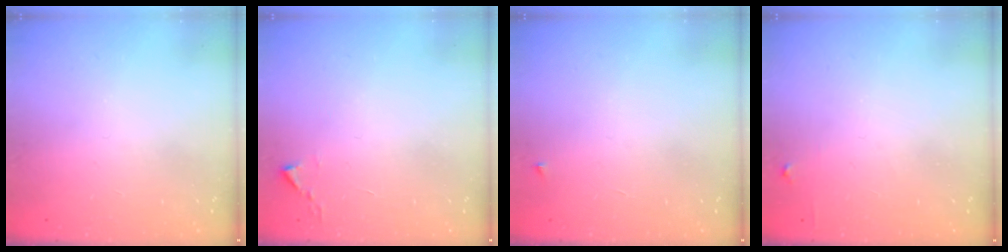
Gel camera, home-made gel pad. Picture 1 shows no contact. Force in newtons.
{"total": 2.4, "press": 2.4, "slide": 0.3}
{"total": 2.5, "press": 2.4, "slide": 0.4}
{"total": 4.8, "press": 4.8, "slide": 0.7}